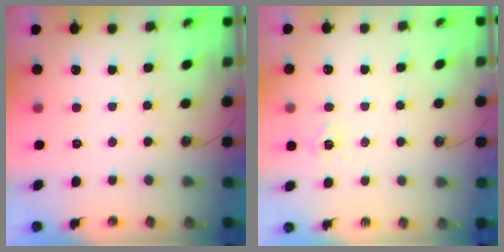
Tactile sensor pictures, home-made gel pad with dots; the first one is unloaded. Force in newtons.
{"total": 5.2, "press": 5.1, "slide": 0.8}